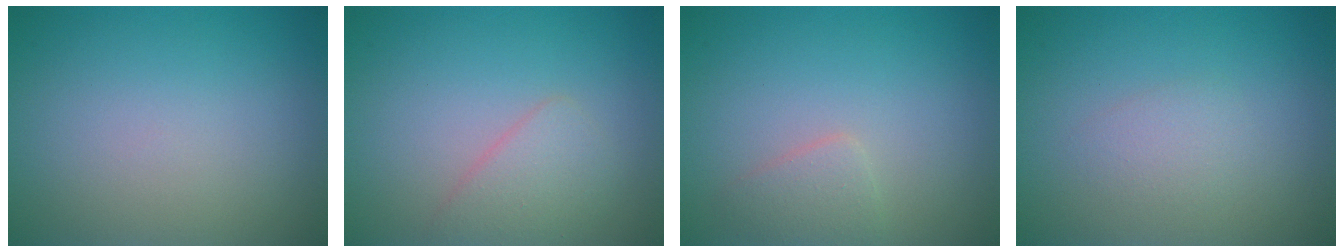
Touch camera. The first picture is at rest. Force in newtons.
{"total": 2.1, "press": 2.1, "slide": 0.1}
{"total": 1.6, "press": 1.6, "slide": 0.0}
{"total": 1.4, "press": 1.4, "slide": 0.0}